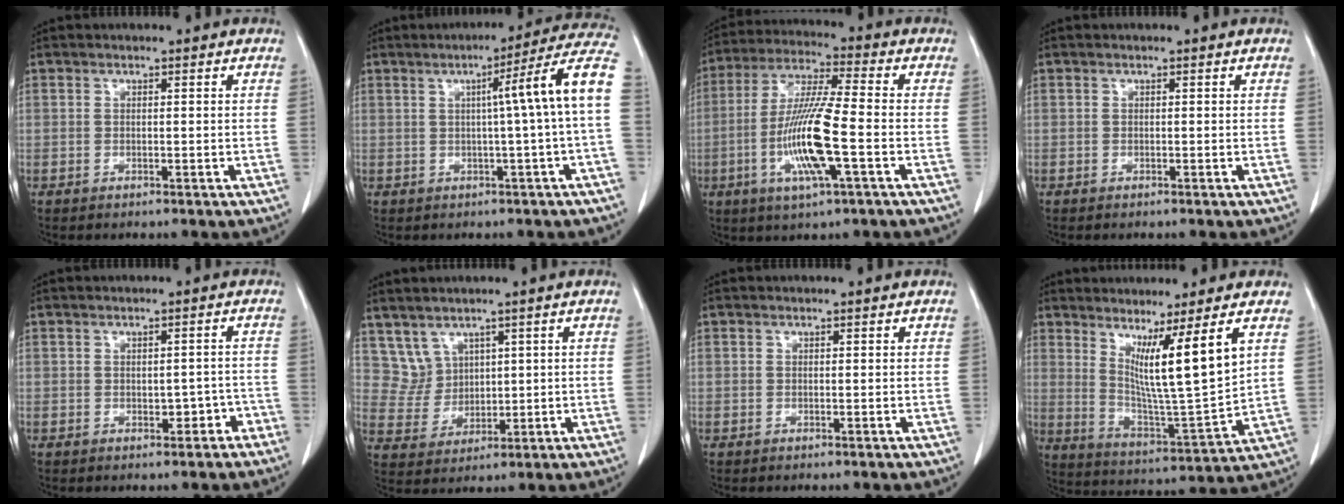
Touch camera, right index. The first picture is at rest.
{"total": 10.8, "force": [0.9, -1.6, 10.6], "torque": [-0.128, 0.024, 0.004]}
{"total": 13.1, "force": [-3.3, 0.7, 12.7], "torque": [-0.252, -0.010, -0.063]}
{"total": 0.0}
{"total": 2.4, "force": [-1.1, 1.4, 1.5], "torque": [-0.019, 0.011, -0.008]}
{"total": 5.0, "force": [3.2, 3.9, 0.1], "torque": [-0.009, 0.013, 0.076]}
{"total": 0.0}
{"total": 11.2, "force": [5.1, -1.3, 9.9], "torque": [-0.177, -0.039, 0.098]}